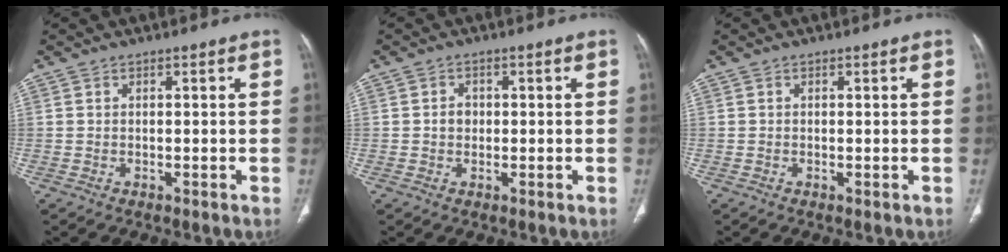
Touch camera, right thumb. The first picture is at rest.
{"total": 2.1, "force": [0.0, 1.8, 1.1], "torque": [-0.008, 0.007, -0.002]}
{"total": 0.0}